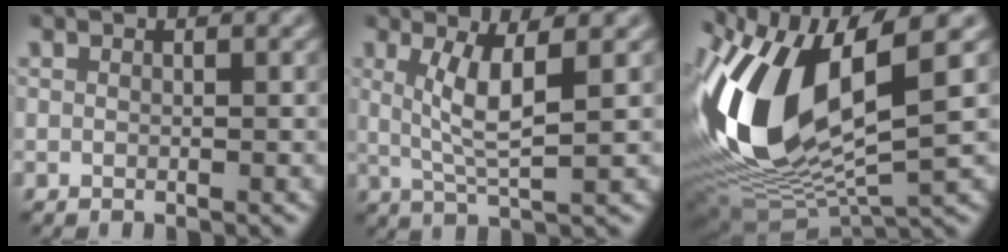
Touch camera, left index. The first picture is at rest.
{"total": 4.2, "force": [0.8, 0.9, 4.1], "torque": [-0.086, -0.004, 0.024]}
{"total": 14.8, "force": [2.3, 6.9, 12.9], "torque": [-0.292, -0.004, 0.048]}